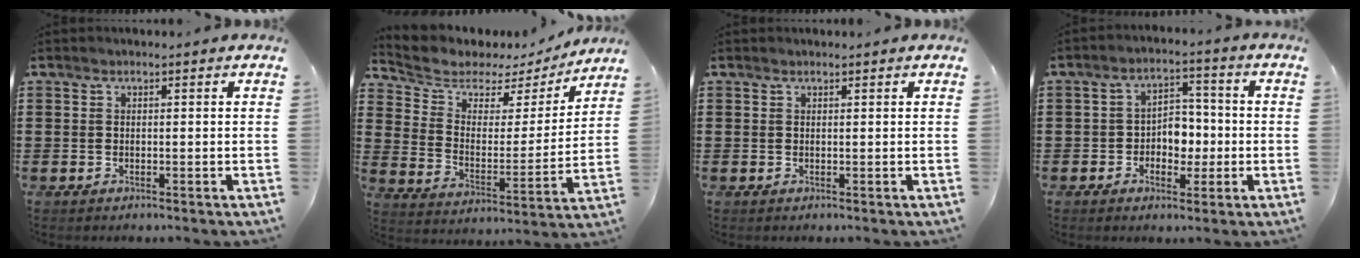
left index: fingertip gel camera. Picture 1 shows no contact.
{"total": 5.1, "force": [4.4, 2.5, 0.6], "torque": [-0.051, -0.030, 0.072]}
{"total": 0.0}
{"total": 4.5, "force": [-1.4, 3.5, 2.5], "torque": [-0.049, 0.008, -0.033]}